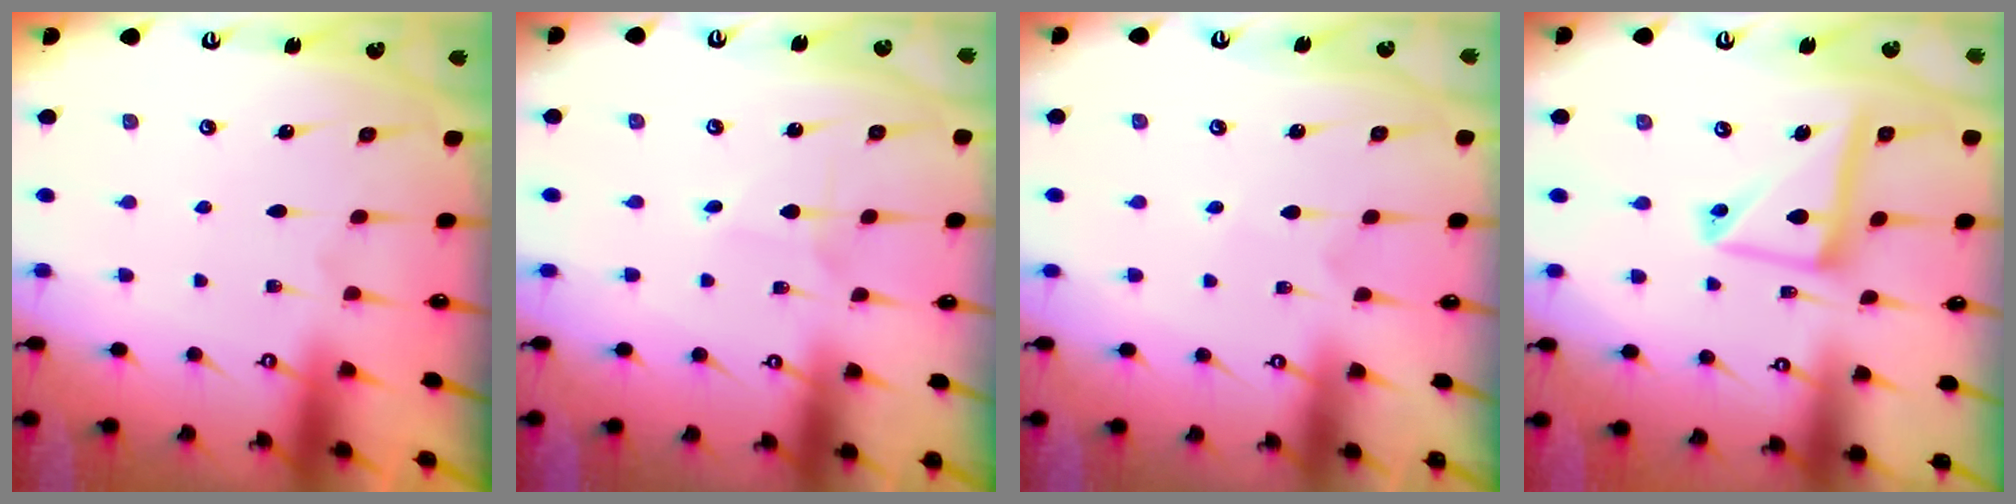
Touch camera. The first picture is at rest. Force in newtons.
{"total": 0.7, "press": 0.7, "slide": 0.0}
{"total": 2.9, "press": 2.9, "slide": 0.3}
{"total": 13.6, "press": 13.5, "slide": 1.5}